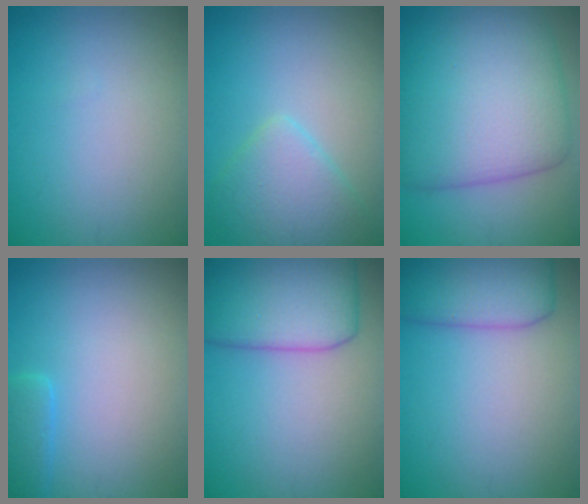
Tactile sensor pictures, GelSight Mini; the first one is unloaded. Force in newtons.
{"total": 3.8, "press": 3.8, "slide": 0.3}
{"total": 11.1, "press": 11.1, "slide": 0.3}
{"total": 1.9, "press": 1.9, "slide": 0.1}
{"total": 8.2, "press": 8.2, "slide": 0.3}
{"total": 6.0, "press": 6.0, "slide": 0.1}